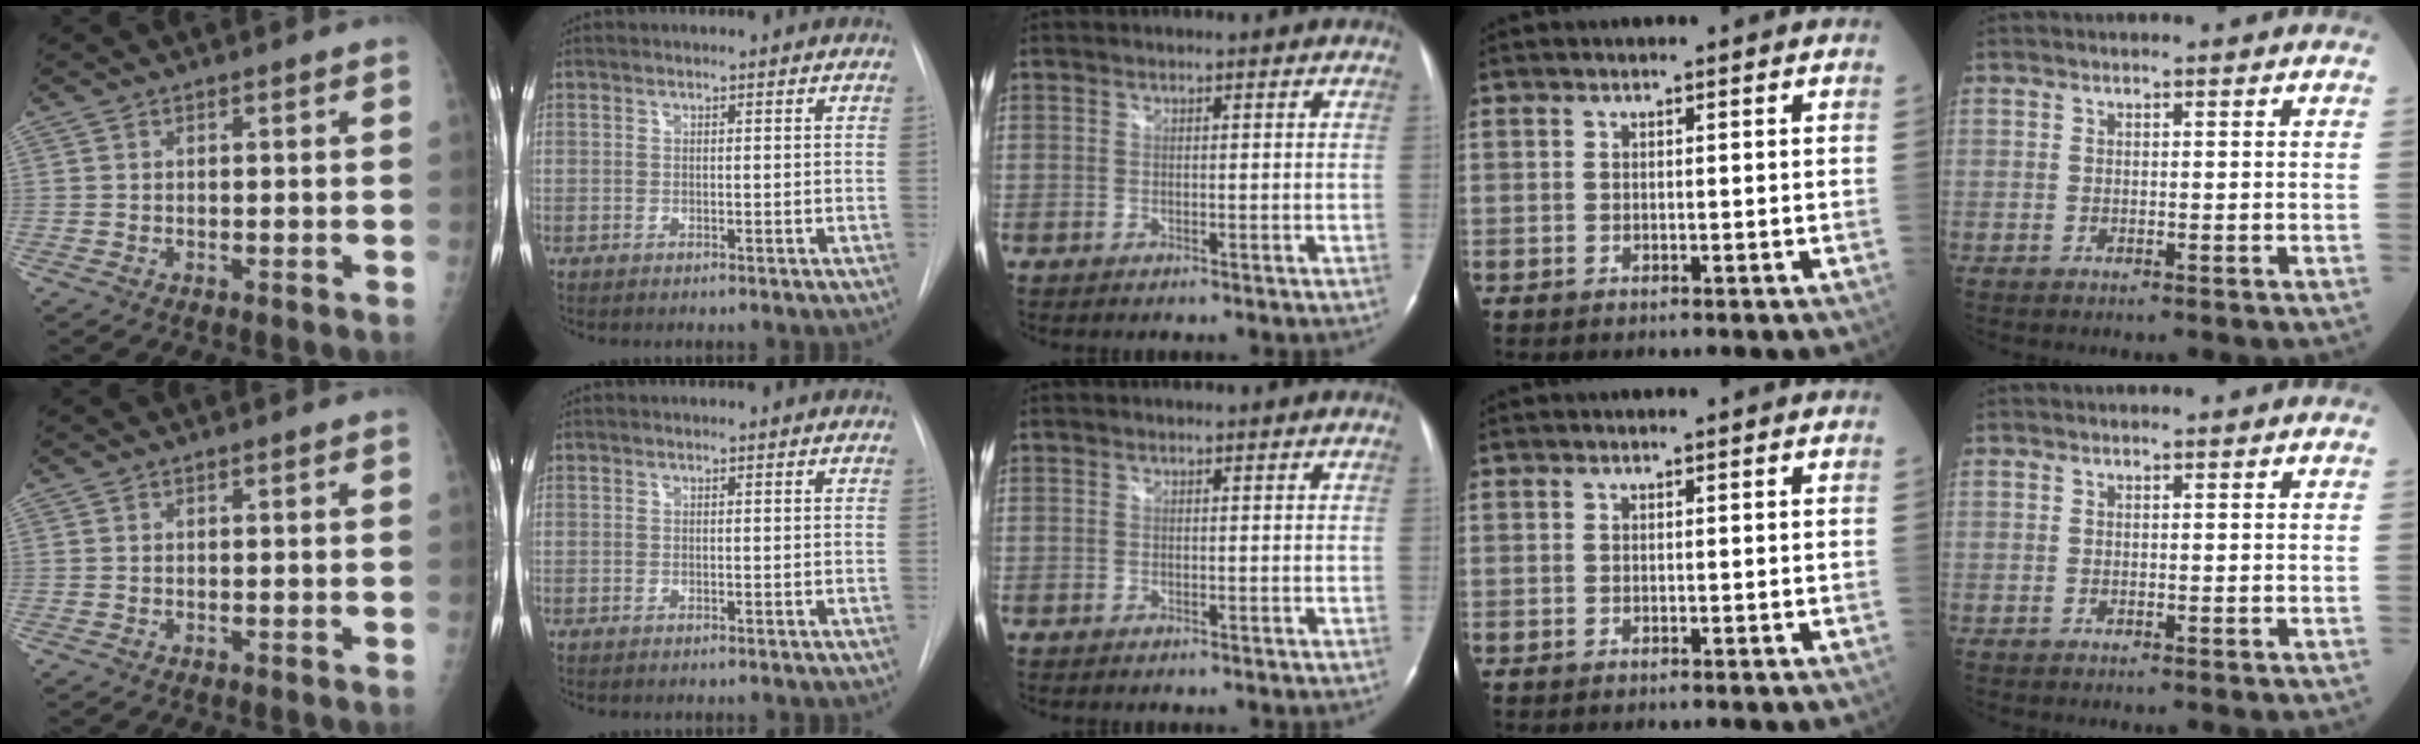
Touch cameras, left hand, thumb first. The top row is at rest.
{}